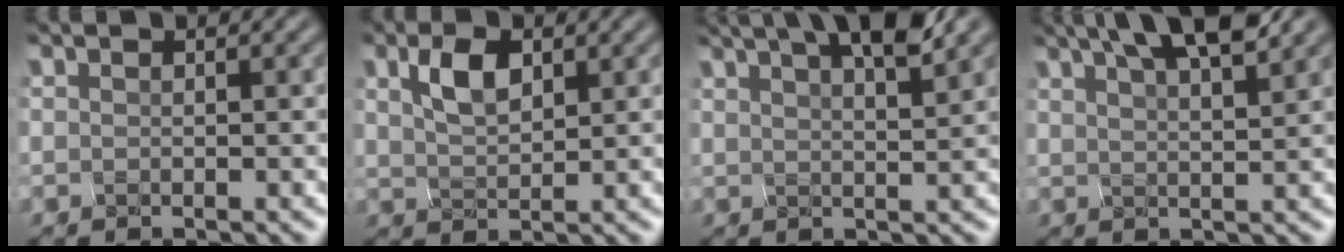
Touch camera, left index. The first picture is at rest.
{"total": 1.3, "force": [0.9, 0.5, 0.8], "torque": [-0.038, 0.002, 0.040]}
{"total": 6.4, "force": [4.3, 1.2, 4.7], "torque": [-0.045, 0.027, 0.055]}
{"total": 6.4, "force": [4.7, 1.1, 4.2], "torque": [-0.047, 0.024, 0.067]}